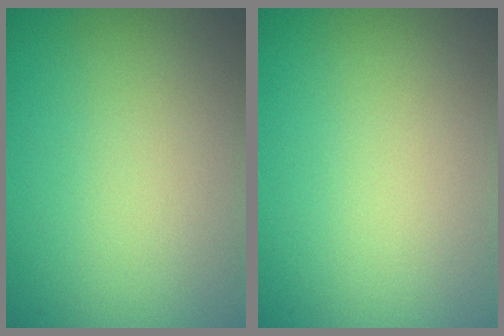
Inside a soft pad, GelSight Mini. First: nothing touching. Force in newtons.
{"total": 0.0}